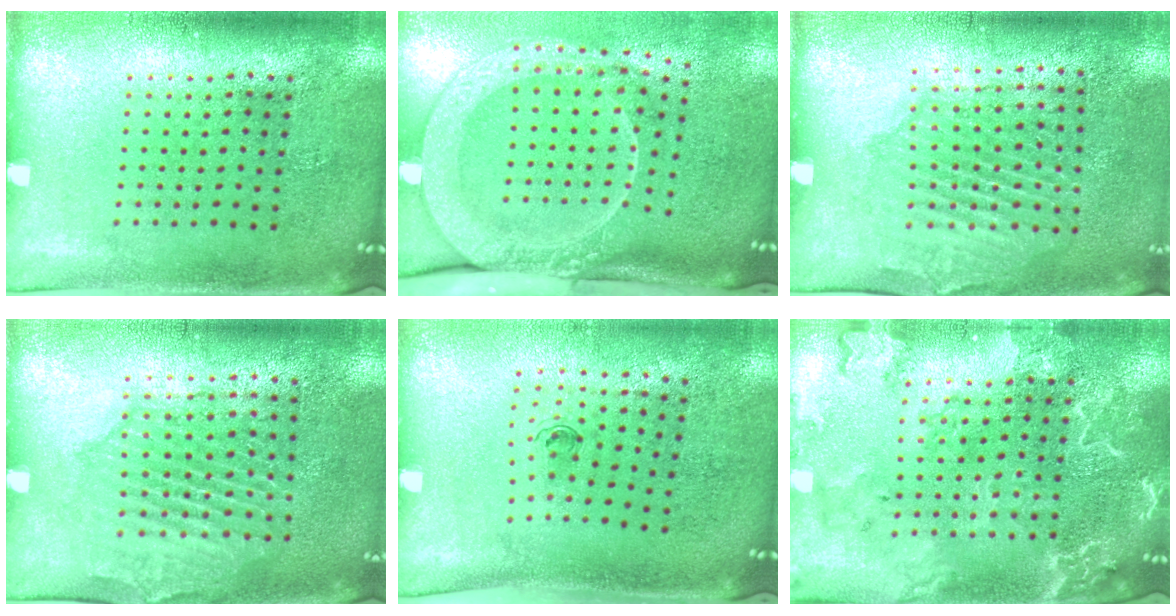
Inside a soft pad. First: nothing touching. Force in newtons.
{"total": 3.0, "press": 2.1, "slide": 2.1}
{"total": 1.5, "press": 1.5, "slide": 0.4}
{"total": 1.6, "press": 1.6, "slide": 0.2}
{"total": 0.7, "press": 0.4, "slide": 0.6}
{"total": 2.6, "press": 2.5, "slide": 0.9}